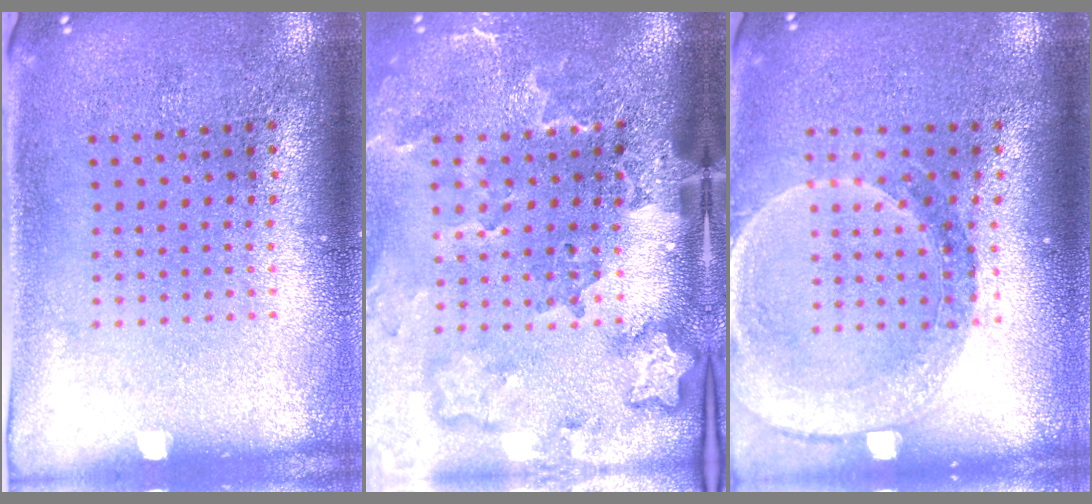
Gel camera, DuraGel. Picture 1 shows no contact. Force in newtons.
{"total": 3.5, "press": 2.5, "slide": 2.4}
{"total": 1.5, "press": 1.5, "slide": 0.3}